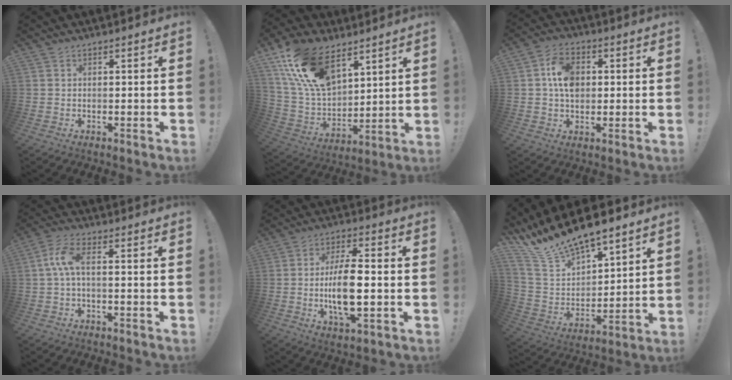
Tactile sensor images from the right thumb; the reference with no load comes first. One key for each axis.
{"total": 20.4, "fx": 12.0, "fy": 10.9, "fz": 12.4, "tx": -0.251, "ty": -0.068, "tz": 0.222}
{"total": 10.2, "fx": 1.7, "fy": 7.5, "fz": 6.8, "tx": -0.112, "ty": 0.006, "tz": 0.031}
{"total": 7.0, "fx": 0.1, "fy": 2.2, "fz": 6.7, "tx": -0.132, "ty": 0.002, "tz": 0.002}
{"total": 12.7, "fx": -1.5, "fy": 4.6, "fz": 11.7, "tx": -0.222, "ty": -0.005, "tz": -0.036}
{"total": 15.8, "fx": 13.4, "fy": 5.2, "fz": 6.5, "tx": -0.133, "ty": -0.103, "tz": 0.245}